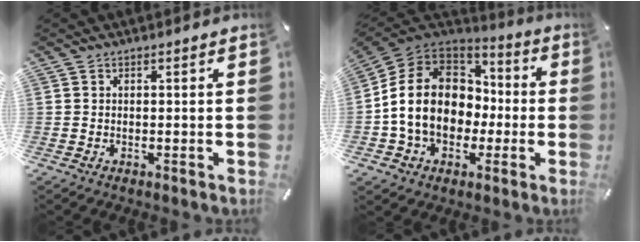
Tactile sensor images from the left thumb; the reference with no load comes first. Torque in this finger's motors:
{"motor_torque": [2.45, 2.56, 2.45, 0.32, 0.73]}